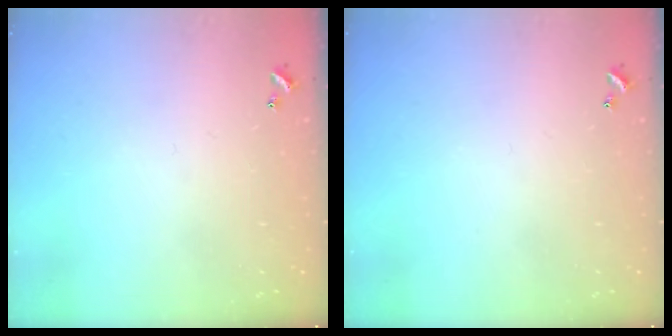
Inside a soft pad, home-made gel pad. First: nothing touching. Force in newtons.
{"total": 0.0}